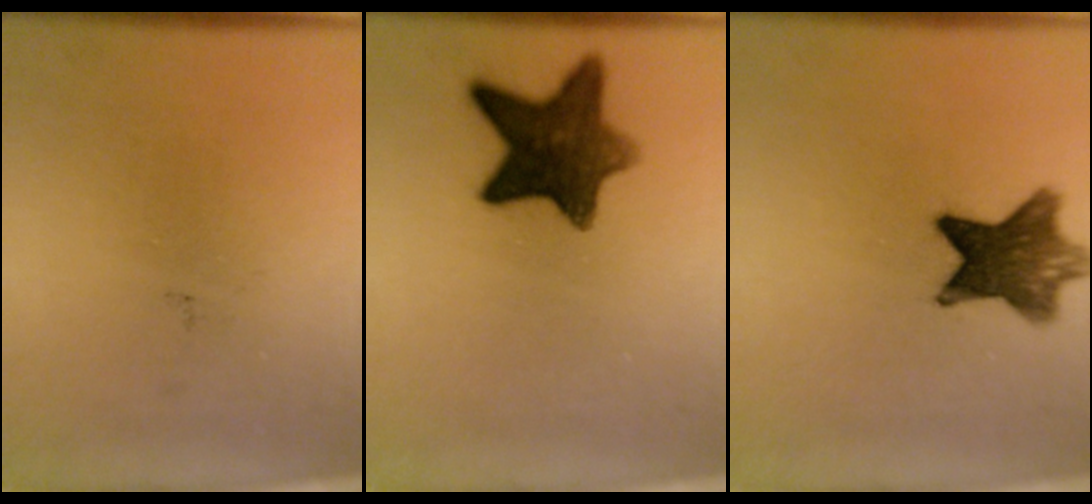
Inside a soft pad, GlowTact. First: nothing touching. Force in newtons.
{"total": 11.1}
{"total": 9.5}